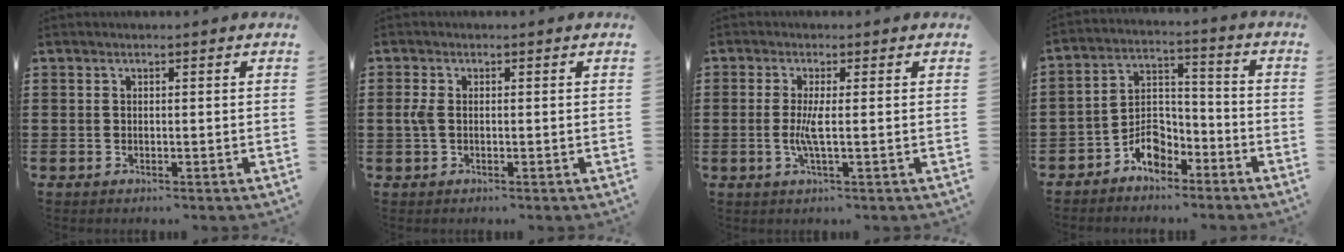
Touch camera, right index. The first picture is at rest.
{"total": 2.1, "force": [-0.1, 1.0, 1.8], "torque": [-0.057, -0.004, -0.011]}
{"total": 3.4, "force": [-0.3, 0.1, 3.3], "torque": [-0.075, -0.012, -0.012]}
{"total": 5.9, "force": [-4.5, 3.2, 2.2], "torque": [-0.043, 0.017, -0.086]}